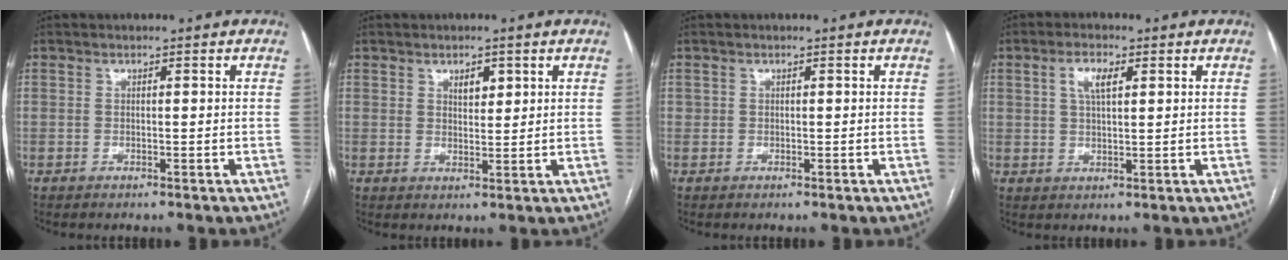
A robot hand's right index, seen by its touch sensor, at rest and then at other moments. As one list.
[{"total": 2.7, "force": [1.3, 1.5, 1.8], "torque": [-0.026, 0.000, 0.023]}, {"total": 0.6, "force": [-0.1, 0.6, 0.0], "torque": [0.008, 0.010, -0.001]}, {"total": 4.3, "force": [1.6, 1.6, 3.6], "torque": [-0.073, 0.007, 0.031]}]